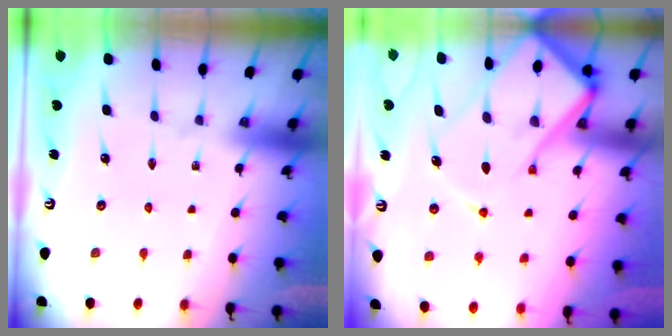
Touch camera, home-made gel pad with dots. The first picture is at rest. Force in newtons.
{"total": 16.4, "press": 16.3, "slide": 1.8}